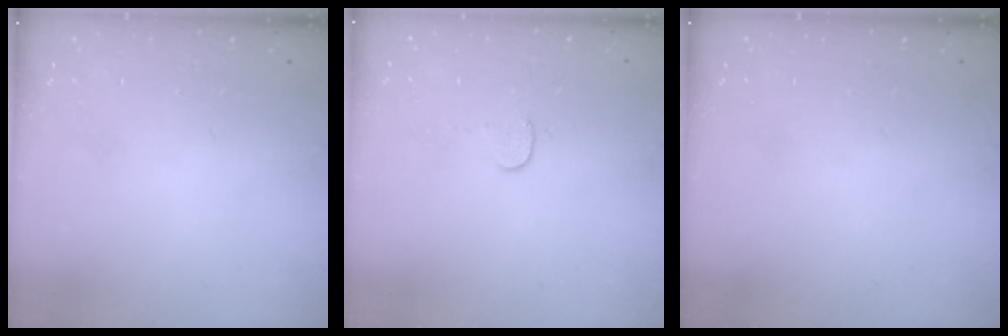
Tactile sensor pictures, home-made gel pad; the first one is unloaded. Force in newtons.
{"total": 3.7, "press": 3.6, "slide": 0.3}
{"total": 0.0}